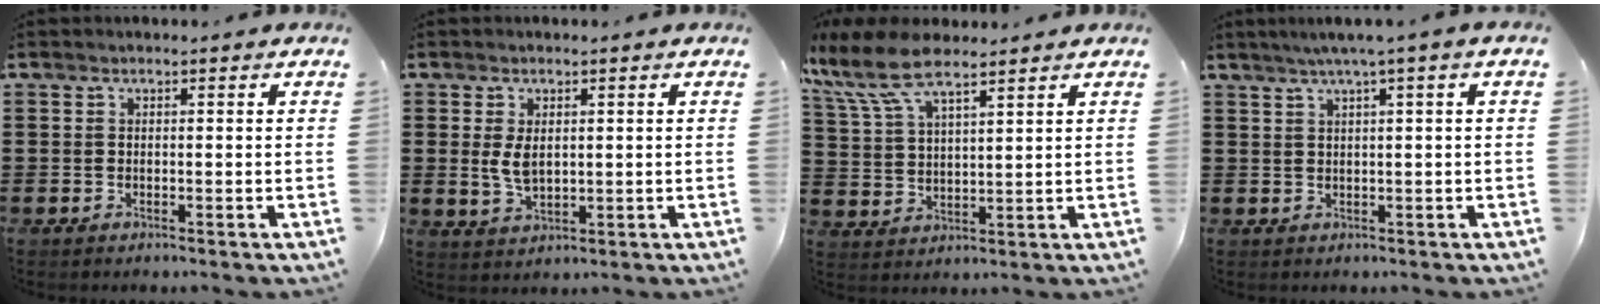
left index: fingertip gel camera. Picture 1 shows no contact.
{"total": 4.0, "force": [0.6, 2.2, 3.3], "torque": [-0.084, 0.000, 0.007]}
{"total": 8.9, "force": [6.6, 2.9, 5.3], "torque": [-0.130, -0.015, 0.119]}
{"total": 2.3, "force": [0.8, -0.5, 2.1], "torque": [-0.038, -0.005, 0.014]}